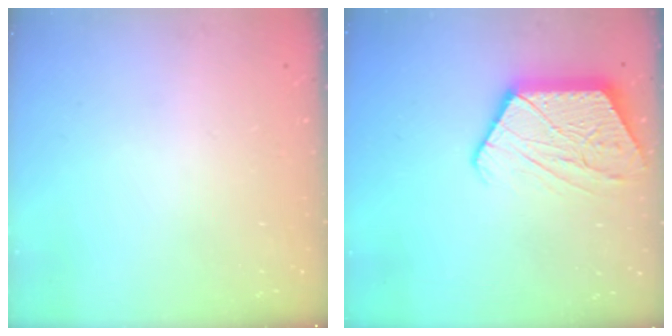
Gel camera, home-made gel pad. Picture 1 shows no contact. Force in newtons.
{"total": 13.8, "press": 13.8, "slide": 1.0}